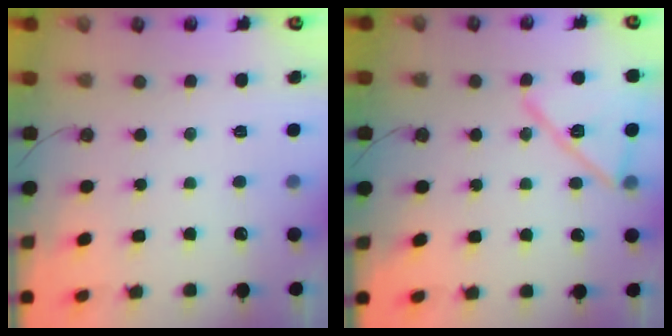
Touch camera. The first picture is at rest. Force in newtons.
{"total": 14.7, "press": 14.7, "slide": 0.9}